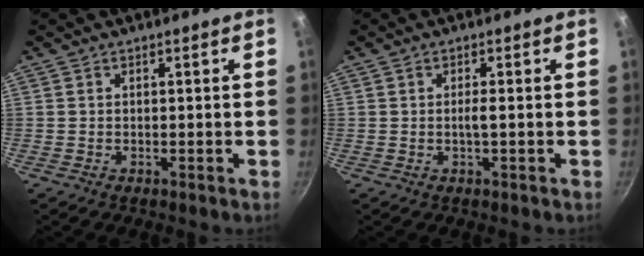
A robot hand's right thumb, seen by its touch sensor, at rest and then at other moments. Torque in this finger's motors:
{"motor_torque": [0.06, -0.28, 0.50, -0.20, 0.00]}